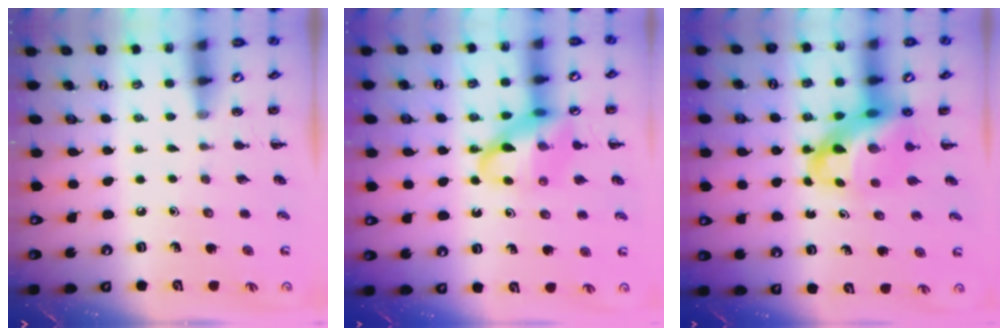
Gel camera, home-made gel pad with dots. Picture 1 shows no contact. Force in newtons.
{"total": 14.7, "press": 14.4, "slide": 2.8}
{"total": 11.9, "press": 11.5, "slide": 3.1}